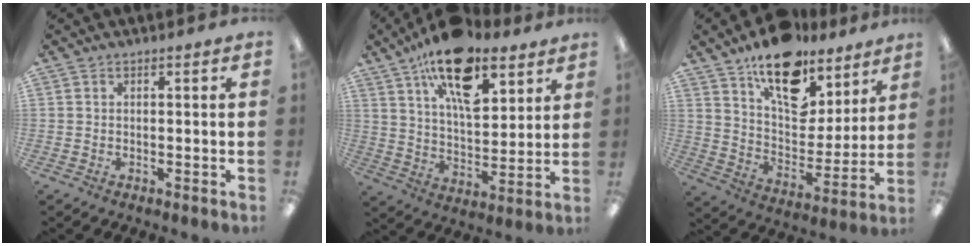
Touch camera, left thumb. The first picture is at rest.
{"total": 18.7, "force": [11.2, 8.6, 12.2], "torque": [-0.192, -0.051, 0.190]}
{"total": 17.8, "force": [12.8, 9.1, 8.4], "torque": [-0.134, -0.080, 0.229]}